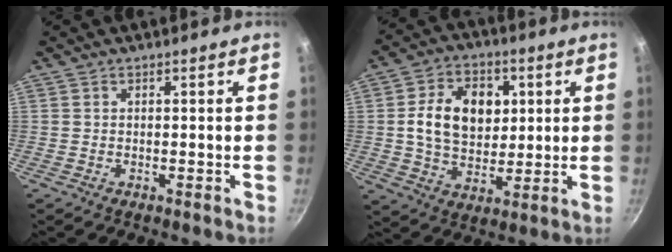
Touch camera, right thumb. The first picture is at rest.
{"total": 13.8, "force": [2.4, 10.0, 9.1], "torque": [-0.123, 0.000, 0.037]}